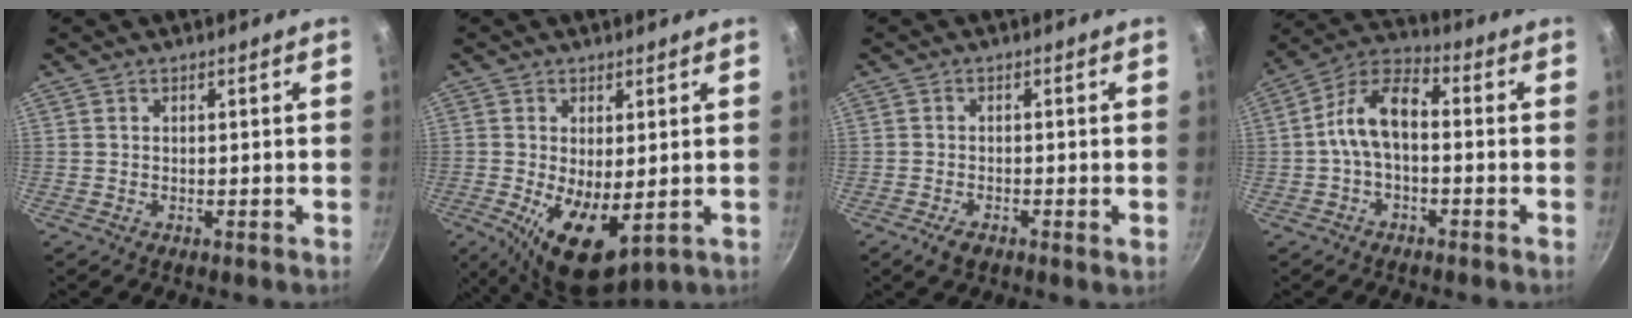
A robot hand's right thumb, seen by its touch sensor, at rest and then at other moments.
{"total": 9.9, "force": [-1.3, 4.5, 8.7], "torque": [-0.139, -0.016, -0.008]}
{"total": 2.9, "force": [-1.5, 1.3, 2.2], "torque": [-0.045, 0.003, -0.031]}
{"total": 9.7, "force": [-1.1, 5.2, 8.0], "torque": [-0.144, 0.043, -0.034]}